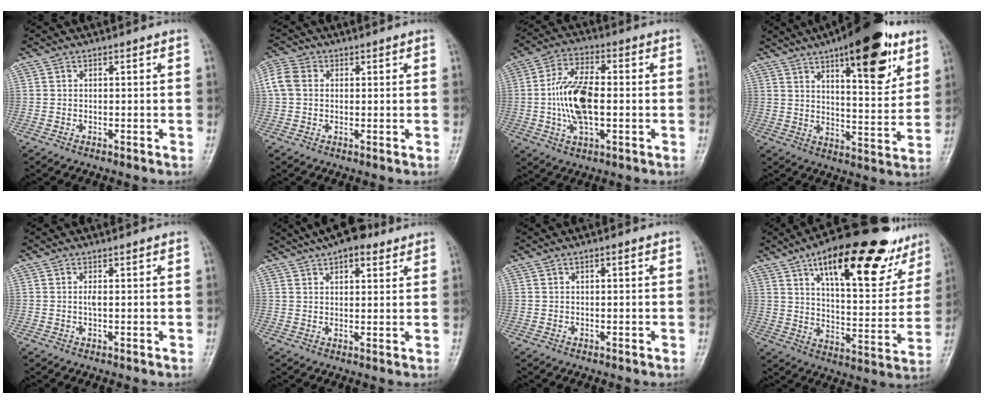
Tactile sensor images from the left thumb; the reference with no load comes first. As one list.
[{"total": 5.6, "force": [1.0, 4.3, 3.4], "torque": [-0.075, 0.016, 0.015]}, {"total": 12.3, "force": [-0.7, 6.2, 10.6], "torque": [-0.207, 0.011, -0.015]}, {"total": 19.3, "force": [10.7, 6.5, 14.7], "torque": [-0.176, -0.048, 0.156]}, {"total": 0.9, "force": [0.2, 0.2, 0.8], "torque": [-0.021, -0.001, 0.004]}, {"total": 9.9, "force": [7.0, 3.9, 5.7], "torque": [-0.064, -0.003, 0.109]}, {"total": 1.0, "force": [0.4, 0.2, 0.9], "torque": [-0.017, 0.003, 0.005]}, {"total": 25.7, "force": [15.3, 9.9, 18.2], "torque": [-0.218, -0.032, 0.230]}]